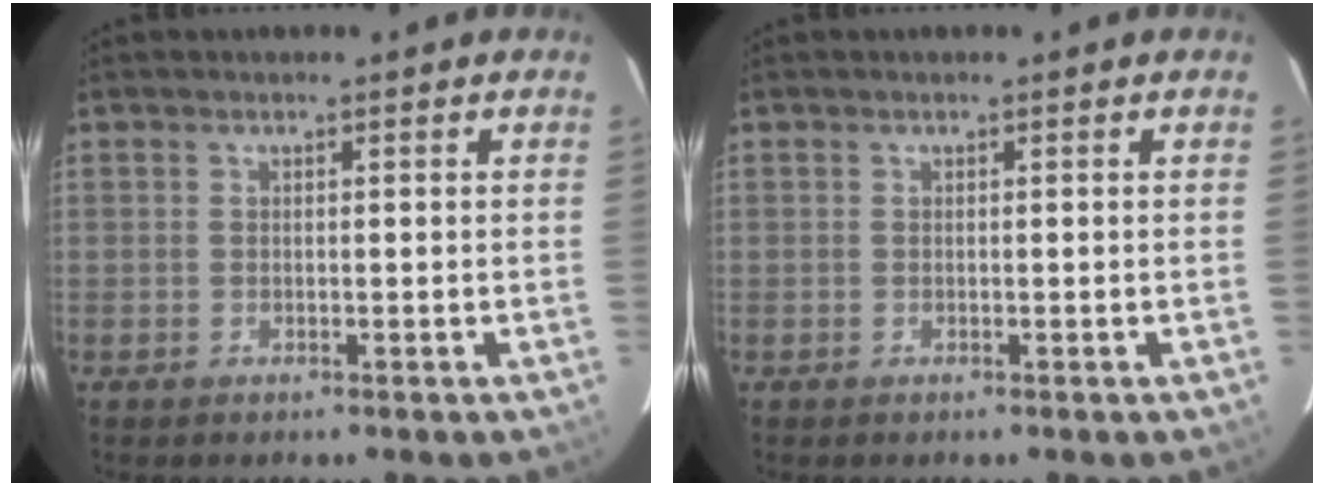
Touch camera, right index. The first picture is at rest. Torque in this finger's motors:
{"motor_torque": [0.00, 0.00, 0.00, 0.00]}